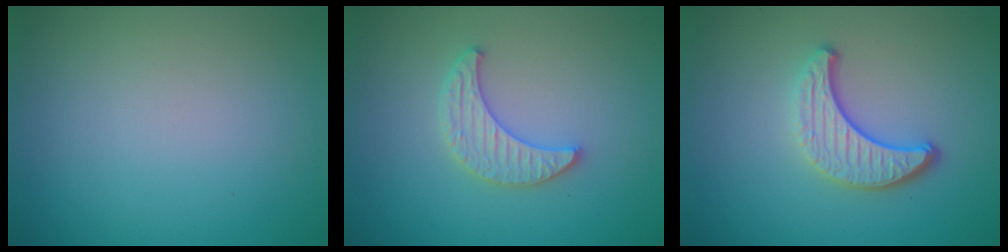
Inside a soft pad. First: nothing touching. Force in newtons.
{"total": 2.9, "press": 2.9, "slide": 0.7}
{"total": 4.0, "press": 2.9, "slide": 2.7}